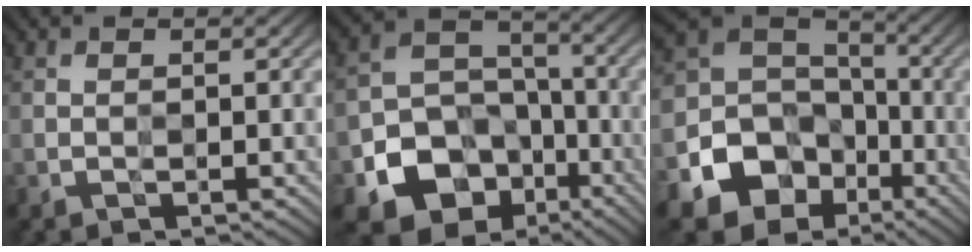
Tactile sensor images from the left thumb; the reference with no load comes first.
{"total": 14.2, "force": [-6.9, 10.9, 5.8], "torque": [-0.125, -0.033, -0.121]}
{"total": 17.5, "force": [-7.3, 14.6, 6.3], "torque": [-0.191, -0.035, -0.131]}